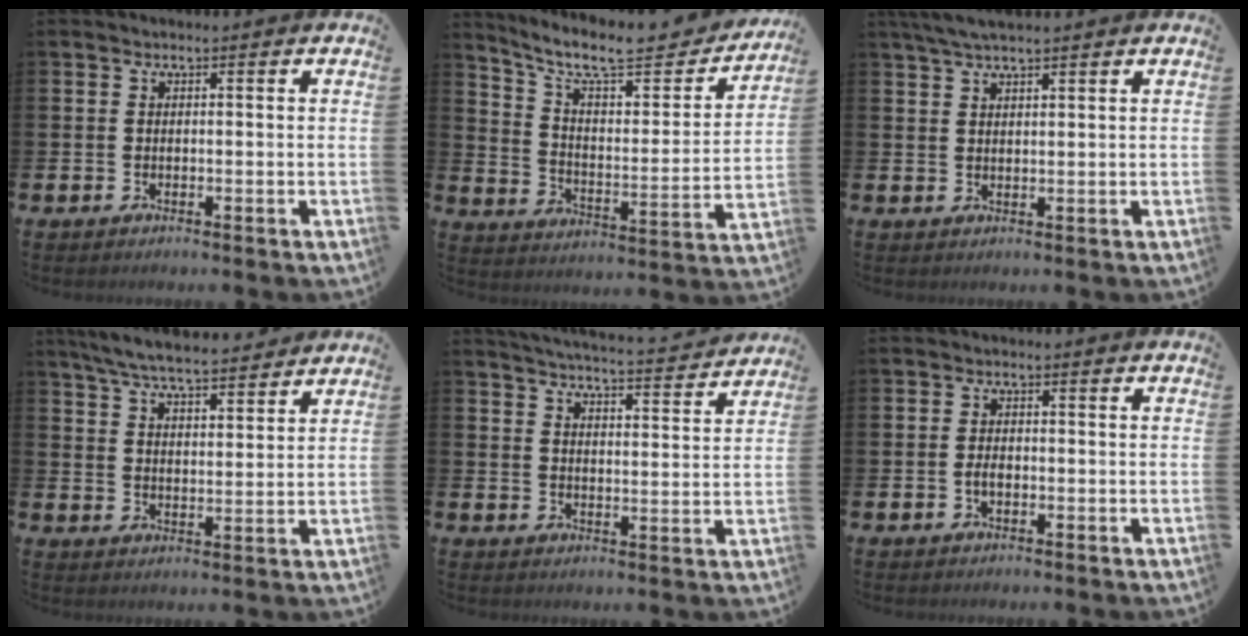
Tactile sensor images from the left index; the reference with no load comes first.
{"total": 9.9, "force": [8.5, 2.8, 4.3], "torque": [-0.107, -0.059, 0.143]}
{"total": 3.7, "force": [3.2, 0.6, 1.8], "torque": [-0.041, -0.003, 0.058]}
{"total": 6.7, "force": [6.4, 0.7, 1.9], "torque": [-0.055, -0.034, 0.114]}
{"total": 5.3, "force": [5.3, -0.1, 0.8], "torque": [-0.030, -0.040, 0.090]}
{"total": 1.6, "force": [-0.4, 0.9, 1.2], "torque": [-0.023, 0.003, -0.009]}